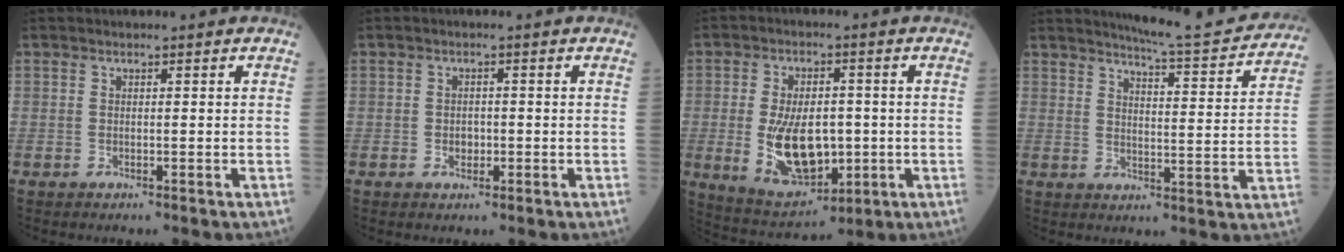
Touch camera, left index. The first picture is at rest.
{"total": 1.6, "force": [-0.5, 1.2, 1.0], "torque": [-0.016, 0.003, -0.004]}
{"total": 11.8, "force": [-1.6, 6.2, 9.9], "torque": [-0.188, -0.004, -0.011]}
{"total": 13.7, "force": [13.1, 0.4, 3.9], "torque": [-0.056, -0.032, 0.157]}